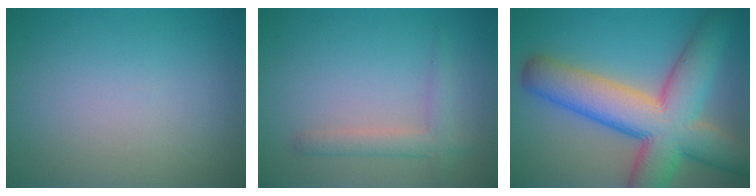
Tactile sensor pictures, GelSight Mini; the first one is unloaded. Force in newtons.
{"total": 2.2, "press": 2.2, "slide": 0.1}
{"total": 12.2, "press": 12.2, "slide": 0.6}